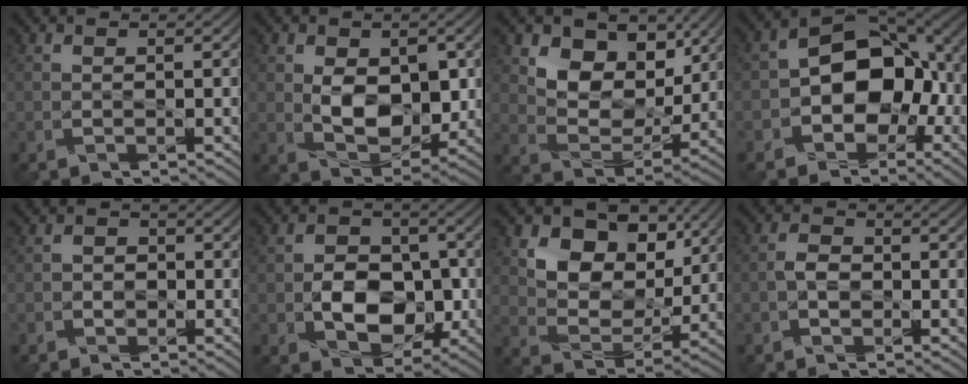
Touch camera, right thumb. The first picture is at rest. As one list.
[{"total": 7.8, "force": [0.4, 5.0, 5.9], "torque": [-0.109, -0.011, 0.008]}, {"total": 9.4, "force": [4.5, 6.5, 5.1], "torque": [-0.108, -0.016, 0.073]}, {"total": 12.4, "force": [-2.0, 8.9, 8.4], "torque": [-0.131, -0.006, -0.047]}, {"total": 1.7, "force": [-0.7, 1.4, 0.5], "torque": [0.003, 0.002, -0.019]}, {"total": 7.6, "force": [-1.7, 5.3, 5.1], "torque": [-0.084, -0.003, -0.033]}, {"total": 10.5, "force": [4.8, 7.3, 5.8], "torque": [-0.115, -0.012, 0.076]}, {"total": 2.6, "force": [-0.9, 1.9, 1.5], "torque": [-0.031, 0.002, -0.021]}]